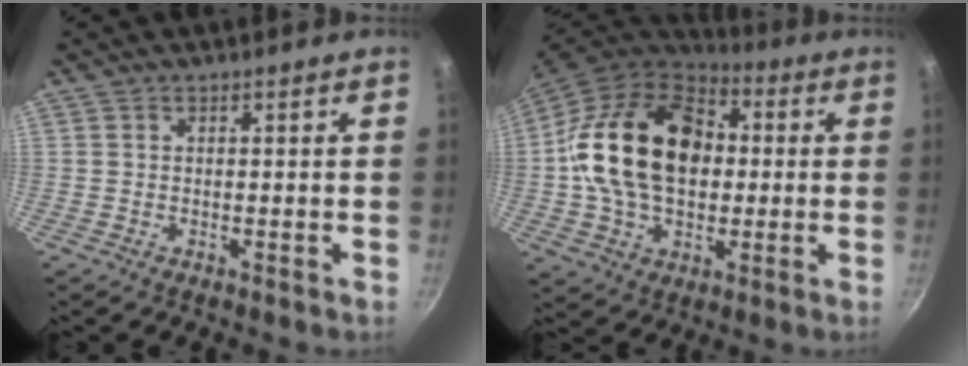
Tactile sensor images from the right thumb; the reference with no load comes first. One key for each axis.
{"total": 23.5, "fx": 1.8, "fy": 16.7, "fz": 16.5, "tx": -0.270, "ty": 0.034, "tz": 0.022}